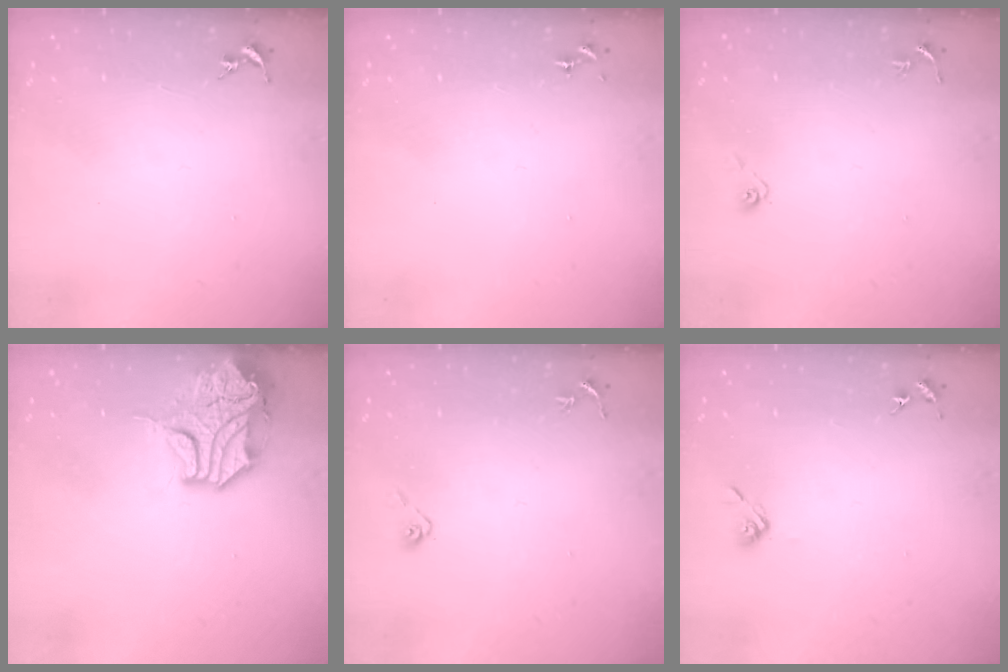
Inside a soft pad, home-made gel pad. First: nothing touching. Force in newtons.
{"total": 0.0}
{"total": 3.9, "press": 3.3, "slide": 2.0}
{"total": 15.8, "press": 15.6, "slide": 2.5}
{"total": 4.0, "press": 3.6, "slide": 1.8}
{"total": 5.2, "press": 4.8, "slide": 2.1}